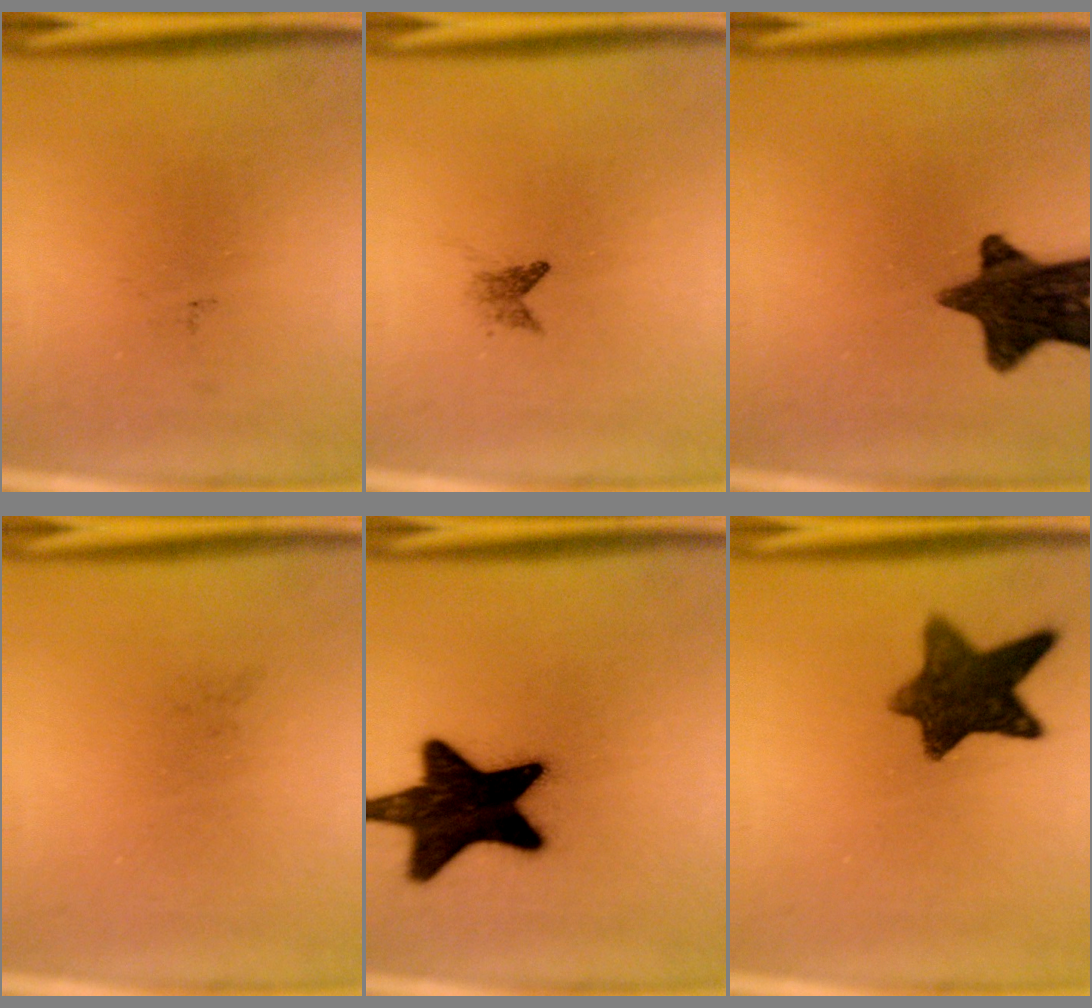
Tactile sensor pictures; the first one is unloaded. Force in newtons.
{"total": 1.2}
{"total": 13.4}
{"total": 0.0}
{"total": 18.8}
{"total": 9.8}